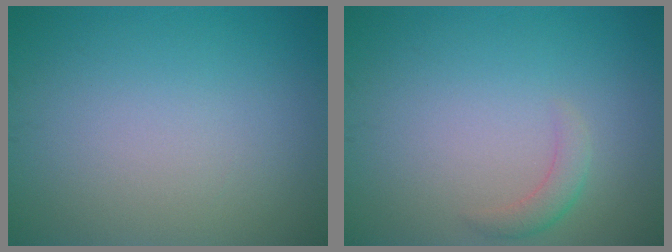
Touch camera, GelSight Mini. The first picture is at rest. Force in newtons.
{"total": 1.5, "press": 1.5, "slide": 0.1}